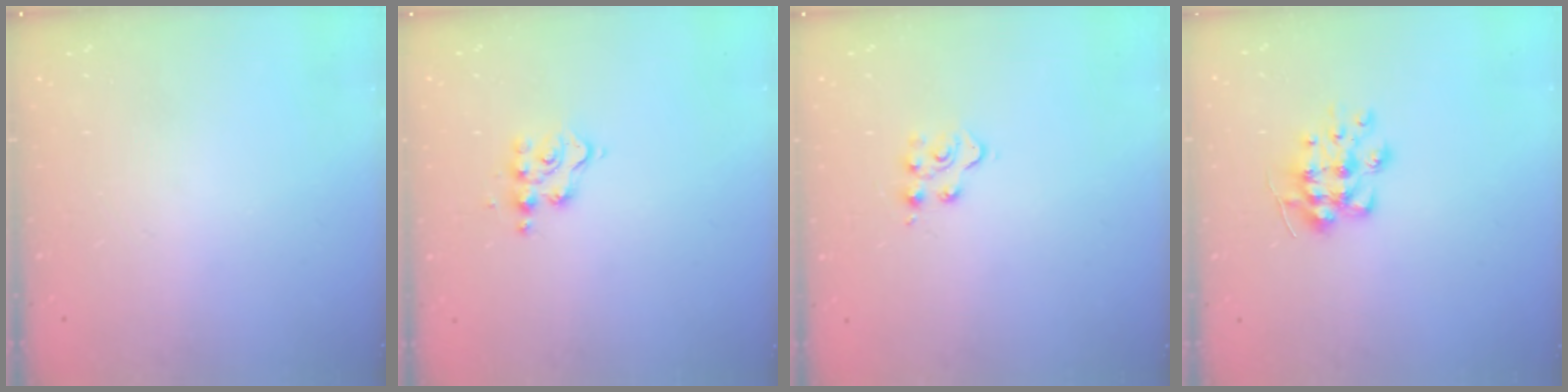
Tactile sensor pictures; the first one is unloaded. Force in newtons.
{"total": 6.6, "press": 6.6, "slide": 0.3}
{"total": 5.2, "press": 5.2, "slide": 0.2}
{"total": 8.9, "press": 8.9, "slide": 0.6}